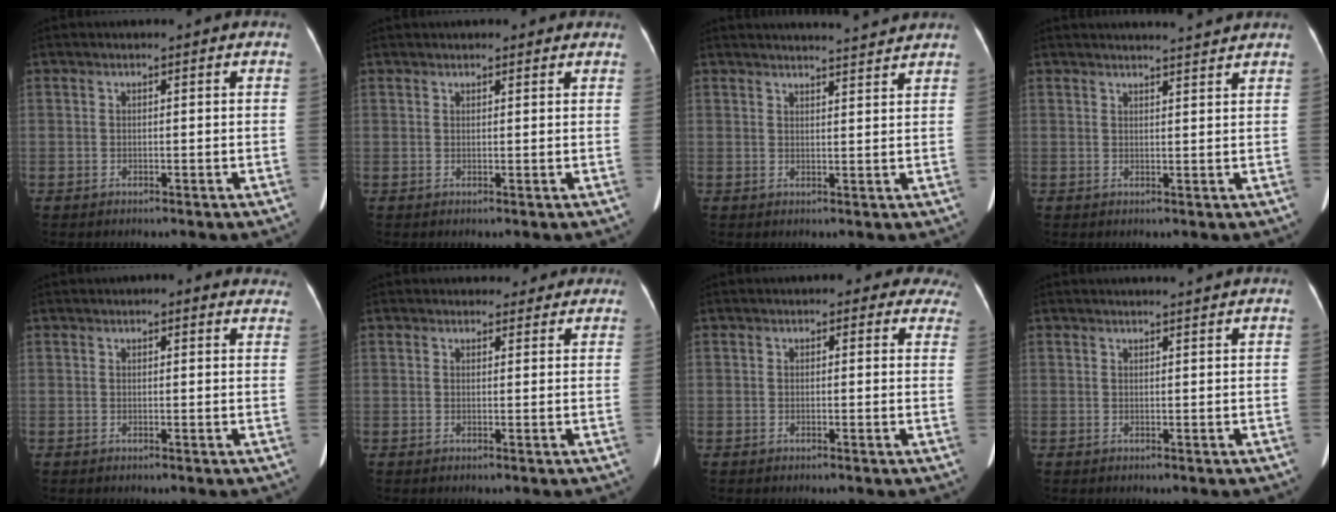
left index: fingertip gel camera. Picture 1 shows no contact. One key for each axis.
{"total": 2.5, "fx": 2.2, "fy": 0.9, "fz": 0.8, "tx": -0.003, "ty": 0.019, "tz": 0.024}
{"total": 6.9, "fx": 6.7, "fy": -0.2, "fz": 1.6, "tx": -0.024, "ty": 0.008, "tz": 0.076}
{"total": 5.3, "fx": 5.1, "fy": -0.3, "fz": 1.4, "tx": -0.020, "ty": 0.008, "tz": 0.057}
{"total": 4.7, "fx": 4.0, "fy": 1.6, "fz": 1.9, "tx": -0.001, "ty": 0.010, "tz": 0.031}
{"total": 3.9, "fx": 3.4, "fy": 1.9, "fz": 0.3, "tx": 0.011, "ty": 0.004, "tz": 0.032}
{"total": 5.9, "fx": 4.8, "fy": 3.1, "fz": 1.5, "tx": 0.013, "ty": 0.004, "tz": 0.027}
{"total": 3.1, "fx": 2.9, "fy": -0.3, "fz": 1.0, "tx": -0.014, "ty": 0.009, "tz": 0.036}